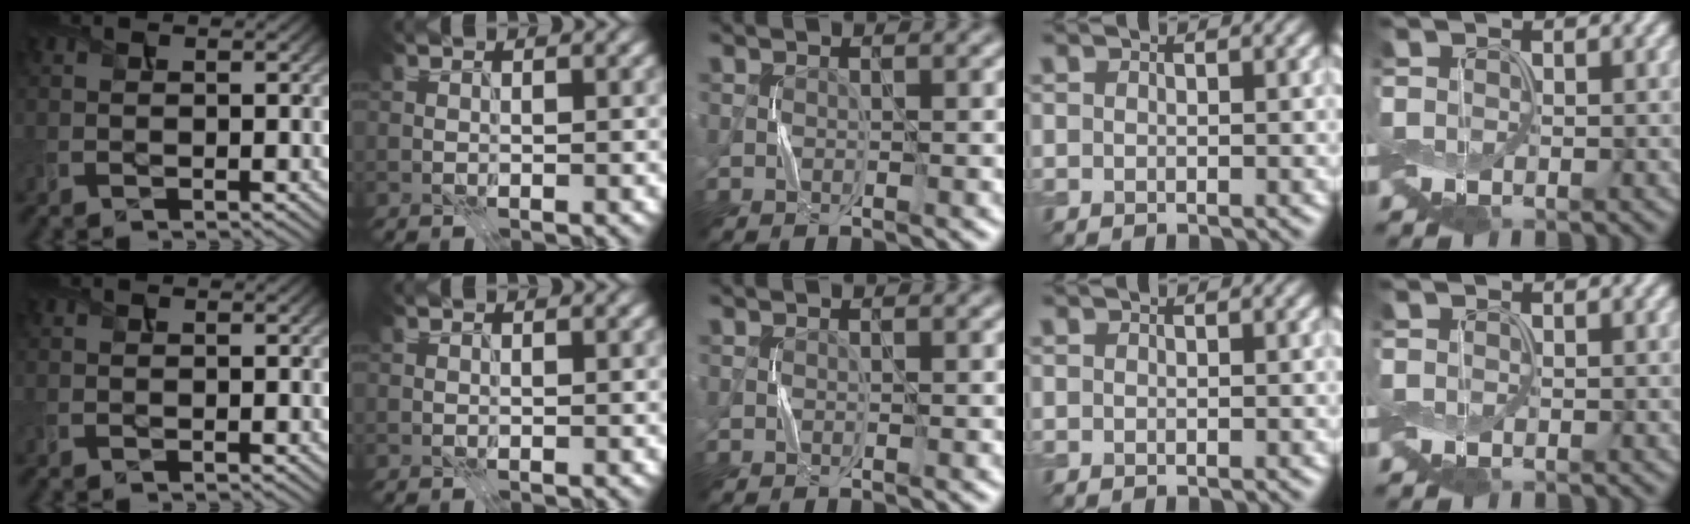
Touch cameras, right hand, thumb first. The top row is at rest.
{}